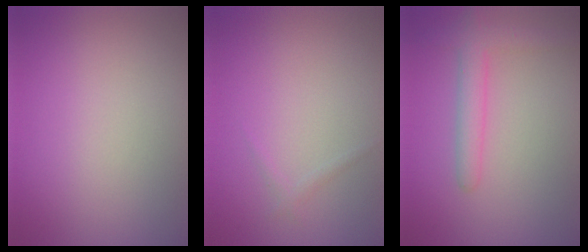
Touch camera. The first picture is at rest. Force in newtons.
{"total": 0.7, "press": 0.7, "slide": 0.1}
{"total": 3.0, "press": 3.0, "slide": 0.2}